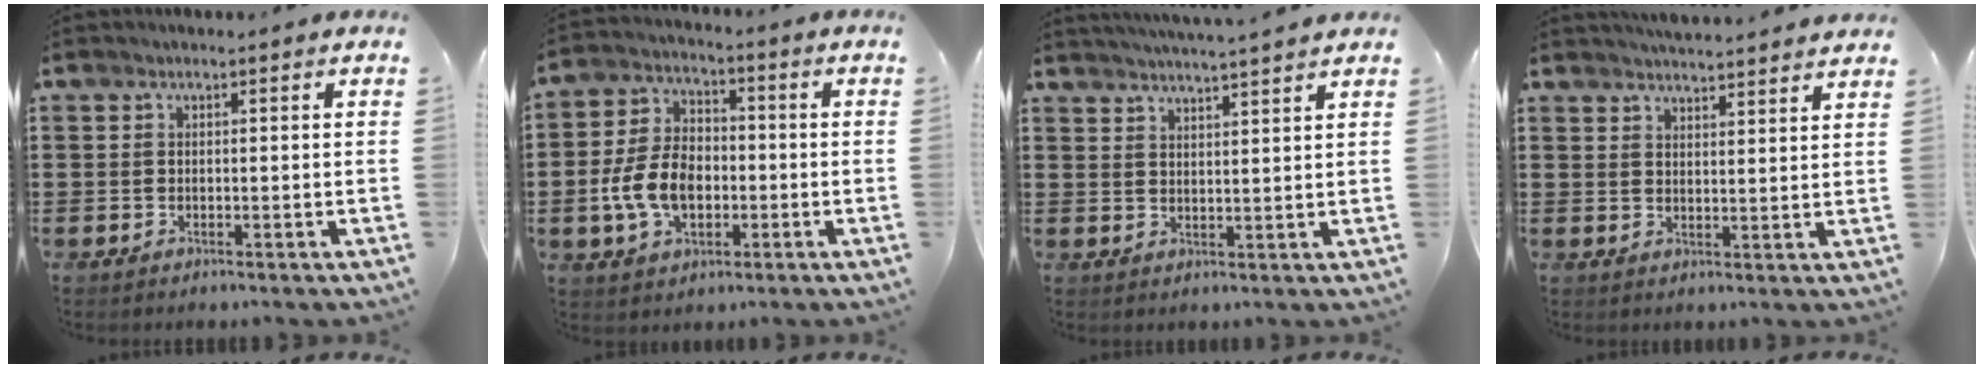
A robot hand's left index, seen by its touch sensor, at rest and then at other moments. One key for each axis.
{"total": 8.9, "fx": -2.1, "fy": 5.8, "fz": 6.5, "tx": -0.156, "ty": 0.005, "tz": -0.046}
{"total": 3.1, "fx": 3.0, "fy": -0.7, "fz": 0.3, "tx": -0.017, "ty": -0.013, "tz": 0.052}
{"total": 3.6, "fx": 3.6, "fy": -0.4, "fz": 0.2, "tx": -0.015, "ty": -0.017, "tz": 0.065}